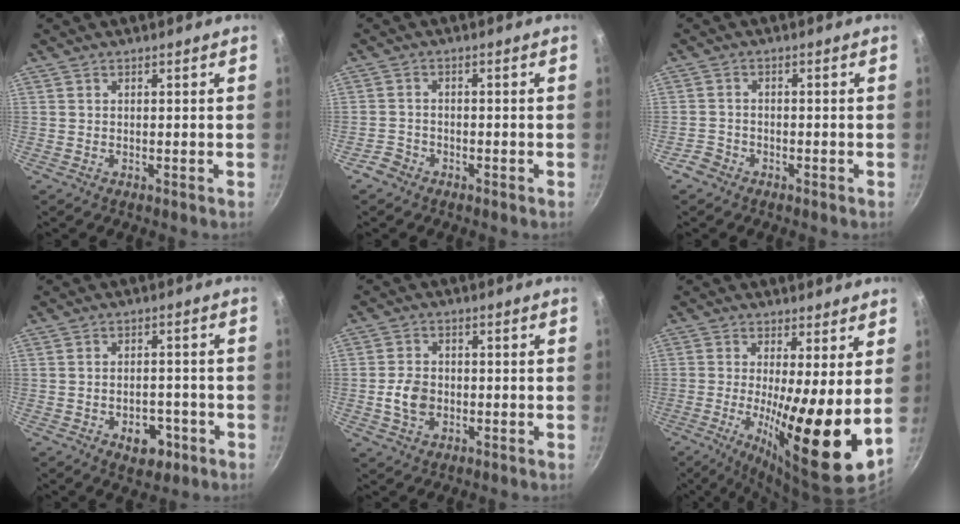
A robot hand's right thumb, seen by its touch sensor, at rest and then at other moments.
{"total": 2.7, "force": [-2.0, 1.7, 0.5], "torque": [-0.009, 0.025, -0.036]}
{"total": 2.7, "force": [-2.0, 1.7, 0.5], "torque": [-0.011, 0.023, -0.036]}
{"total": 6.7, "force": [-2.9, 4.2, 4.3], "torque": [-0.036, 0.017, -0.036]}
{"total": 5.8, "force": [-1.0, 4.4, 3.7], "torque": [-0.058, 0.011, -0.021]}
{"total": 15.5, "force": [-0.2, 3.0, 15.2], "torque": [-0.242, -0.030, -0.005]}